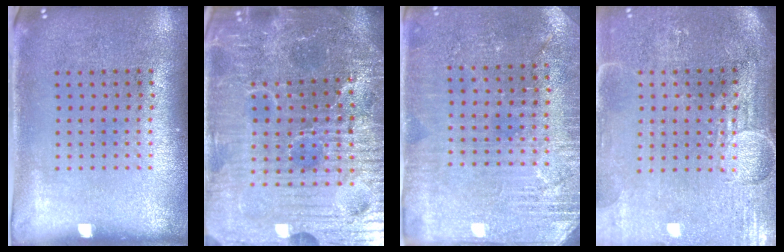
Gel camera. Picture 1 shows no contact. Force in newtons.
{"total": 6.6, "press": 6.1, "slide": 2.5}
{"total": 2.8, "press": 2.8, "slide": 0.4}
{"total": 4.0, "press": 3.5, "slide": 1.9}